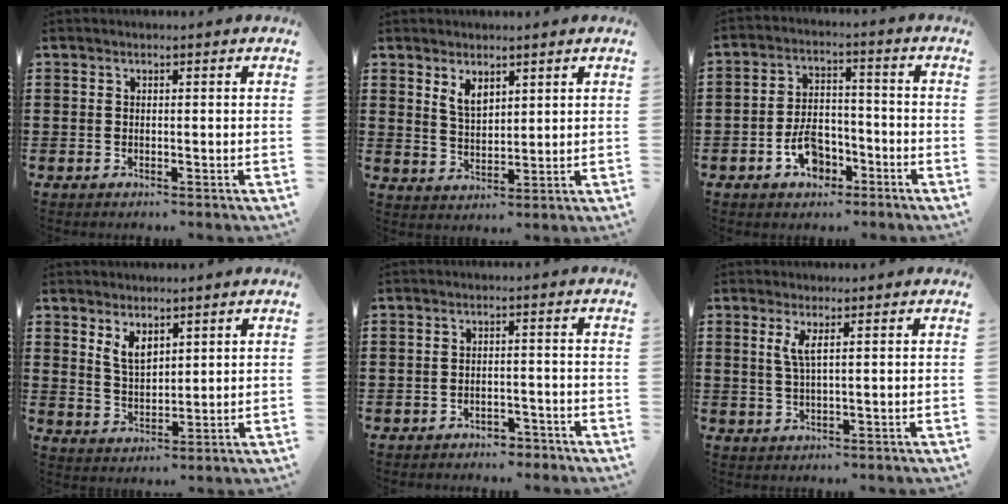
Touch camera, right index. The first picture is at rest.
{"total": 3.9, "force": [2.4, 2.0, 2.2], "torque": [-0.049, 0.005, 0.045]}
{"total": 6.4, "force": [-3.1, 4.0, 4.0], "torque": [-0.070, 0.008, -0.059]}
{"total": 4.3, "force": [2.7, 2.2, 2.5], "torque": [-0.058, 0.004, 0.051]}
{"total": 2.2, "force": [-2.1, 0.6, 0.3], "torque": [-0.012, 0.001, -0.044]}
{"total": 2.7, "force": [1.1, 0.3, 2.5], "torque": [-0.053, -0.001, 0.017]}